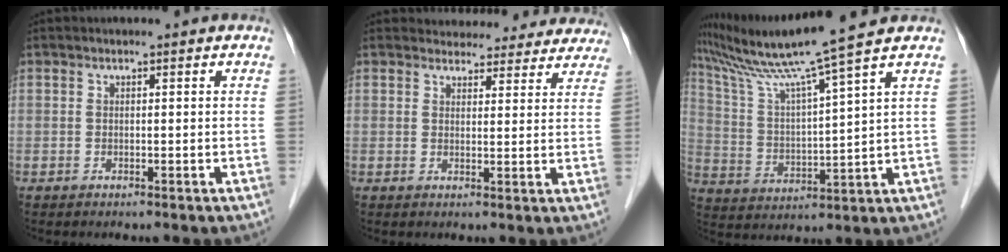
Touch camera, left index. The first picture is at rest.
{"total": 14.2, "force": [13.3, 4.5, 2.0], "torque": [0.002, 0.001, 0.141]}
{"total": 14.2, "force": [11.5, -3.3, 7.6], "torque": [-0.142, -0.012, 0.201]}